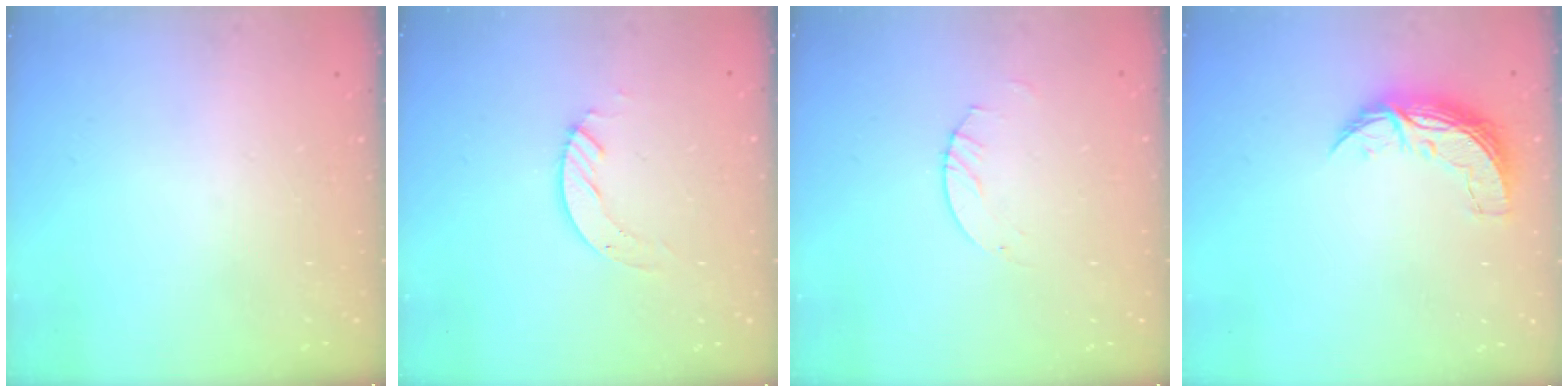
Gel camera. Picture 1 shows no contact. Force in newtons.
{"total": 4.1, "press": 4.1, "slide": 0.3}
{"total": 2.0, "press": 2.0, "slide": 0.2}
{"total": 7.5, "press": 7.5, "slide": 0.5}